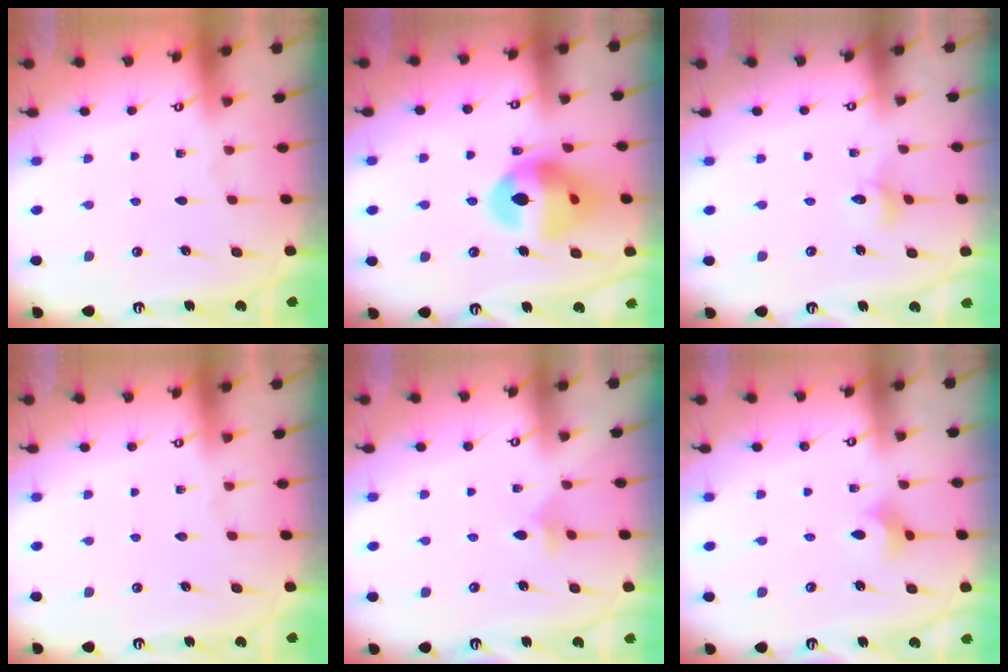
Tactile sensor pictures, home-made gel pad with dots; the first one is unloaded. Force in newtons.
{"total": 14.2, "press": 13.1, "slide": 5.6}
{"total": 3.4, "press": 3.4, "slide": 0.3}
{"total": 0.0}
{"total": 3.7, "press": 3.7, "slide": 0.6}
{"total": 3.8, "press": 3.8, "slide": 0.6}